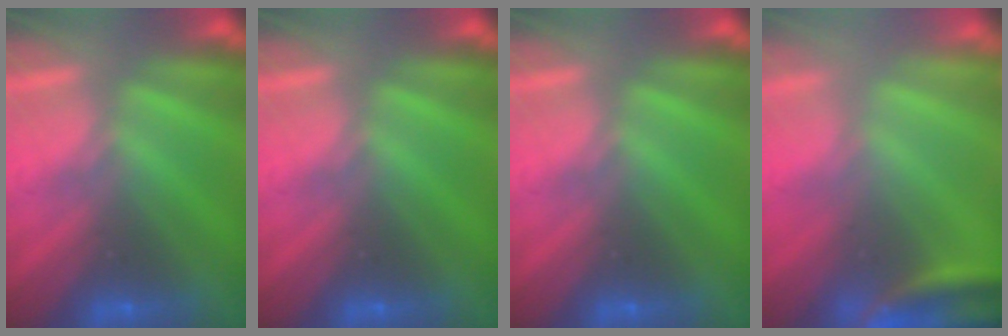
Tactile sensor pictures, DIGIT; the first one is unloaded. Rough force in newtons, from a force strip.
{"total": 0.0}
{"total": 0.0}
{"total": 3.9}